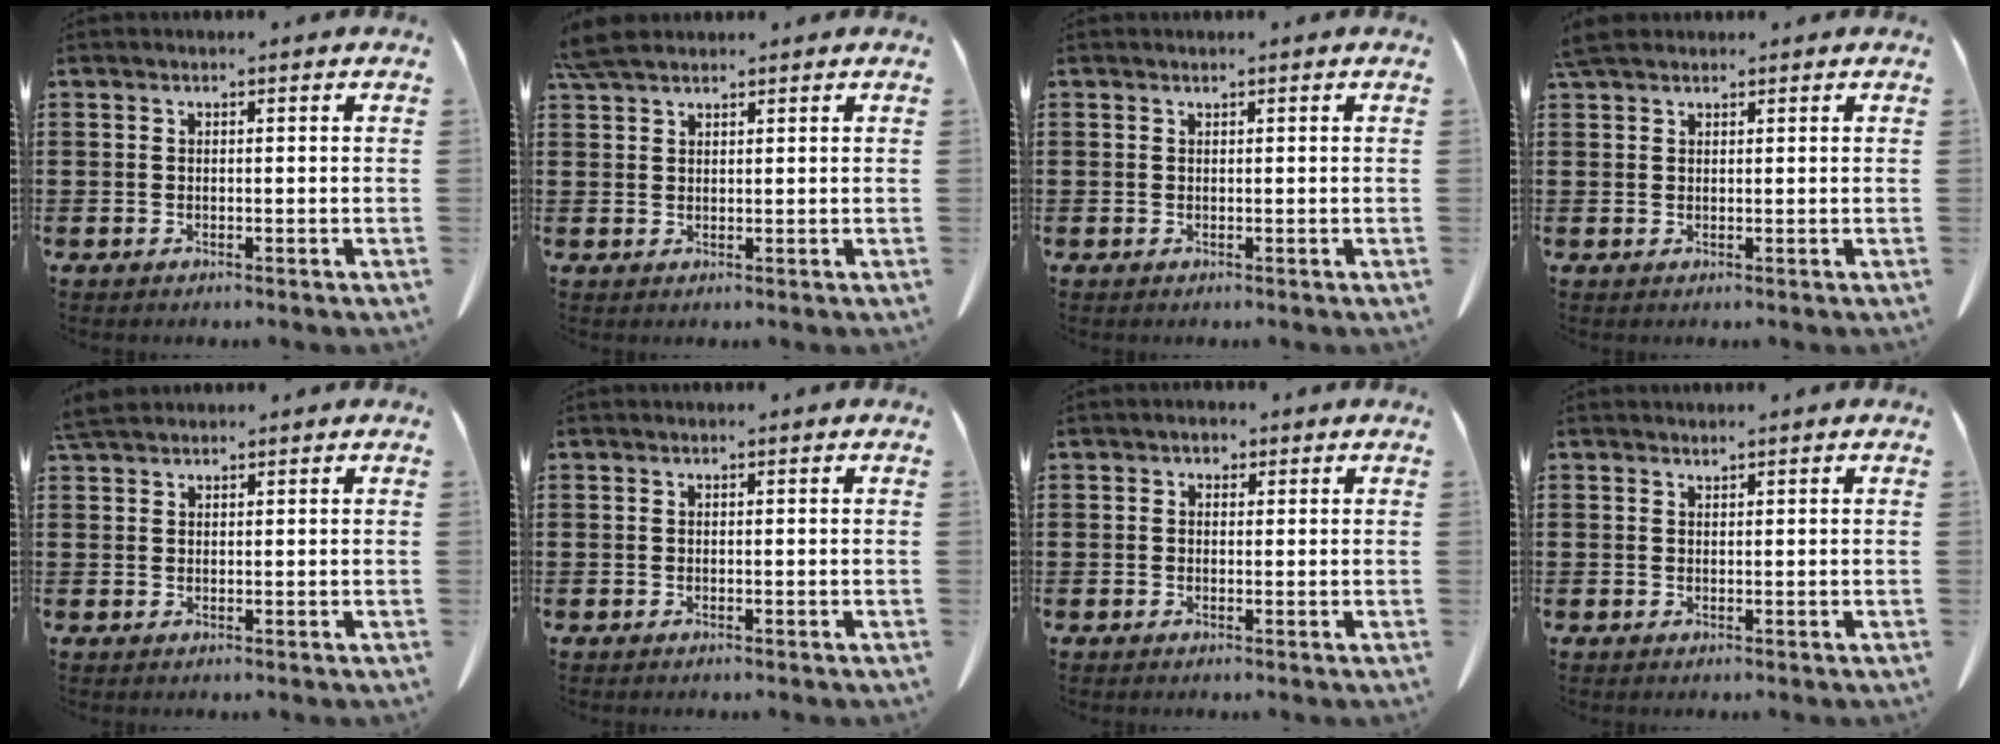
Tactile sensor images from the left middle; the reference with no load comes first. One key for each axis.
{"total": 3.9, "fx": 3.3, "fy": 0.9, "fz": 1.8, "tx": -0.046, "ty": 0.000, "tz": 0.065}
{"total": 0.0}
{"total": 2.7, "fx": 2.2, "fy": 0.8, "fz": 1.3, "tx": -0.032, "ty": 0.003, "tz": 0.045}
{"total": 2.7, "fx": 2.4, "fy": 0.7, "fz": 1.2, "tx": -0.031, "ty": 0.002, "tz": 0.047}
{"total": 0.0}
{"total": 1.1, "fx": 0.6, "fy": 0.9, "fz": 0.4, "tx": -0.011, "ty": 0.004, "tz": 0.011}
{"total": 0.7, "fx": 0.7, "fy": 0.0, "fz": 0.0, "tx": -0.002, "ty": -0.002, "tz": 0.015}